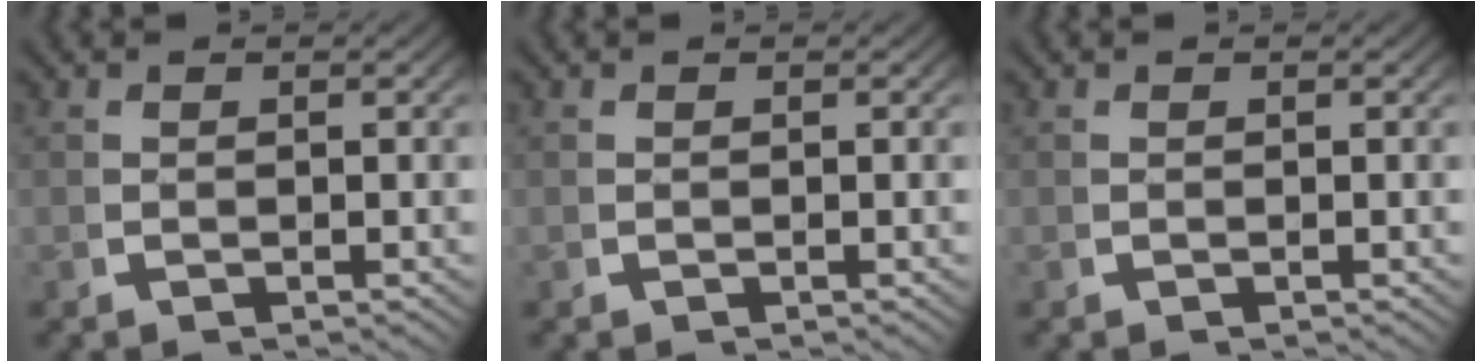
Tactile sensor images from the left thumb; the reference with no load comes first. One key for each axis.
{"total": 0.0}
{"total": 0.0}